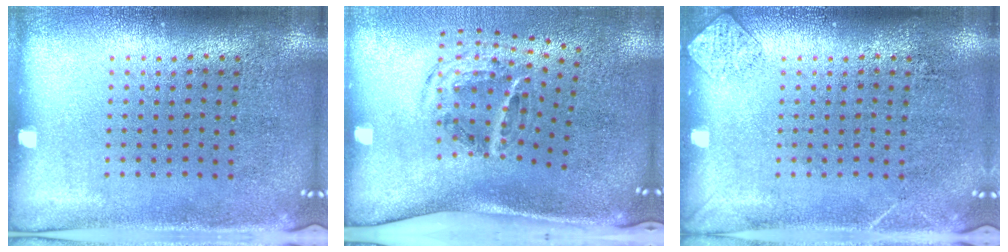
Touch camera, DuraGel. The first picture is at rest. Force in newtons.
{"total": 2.0, "press": 1.2, "slide": 1.5}
{"total": 1.1, "press": 1.1, "slide": 0.1}